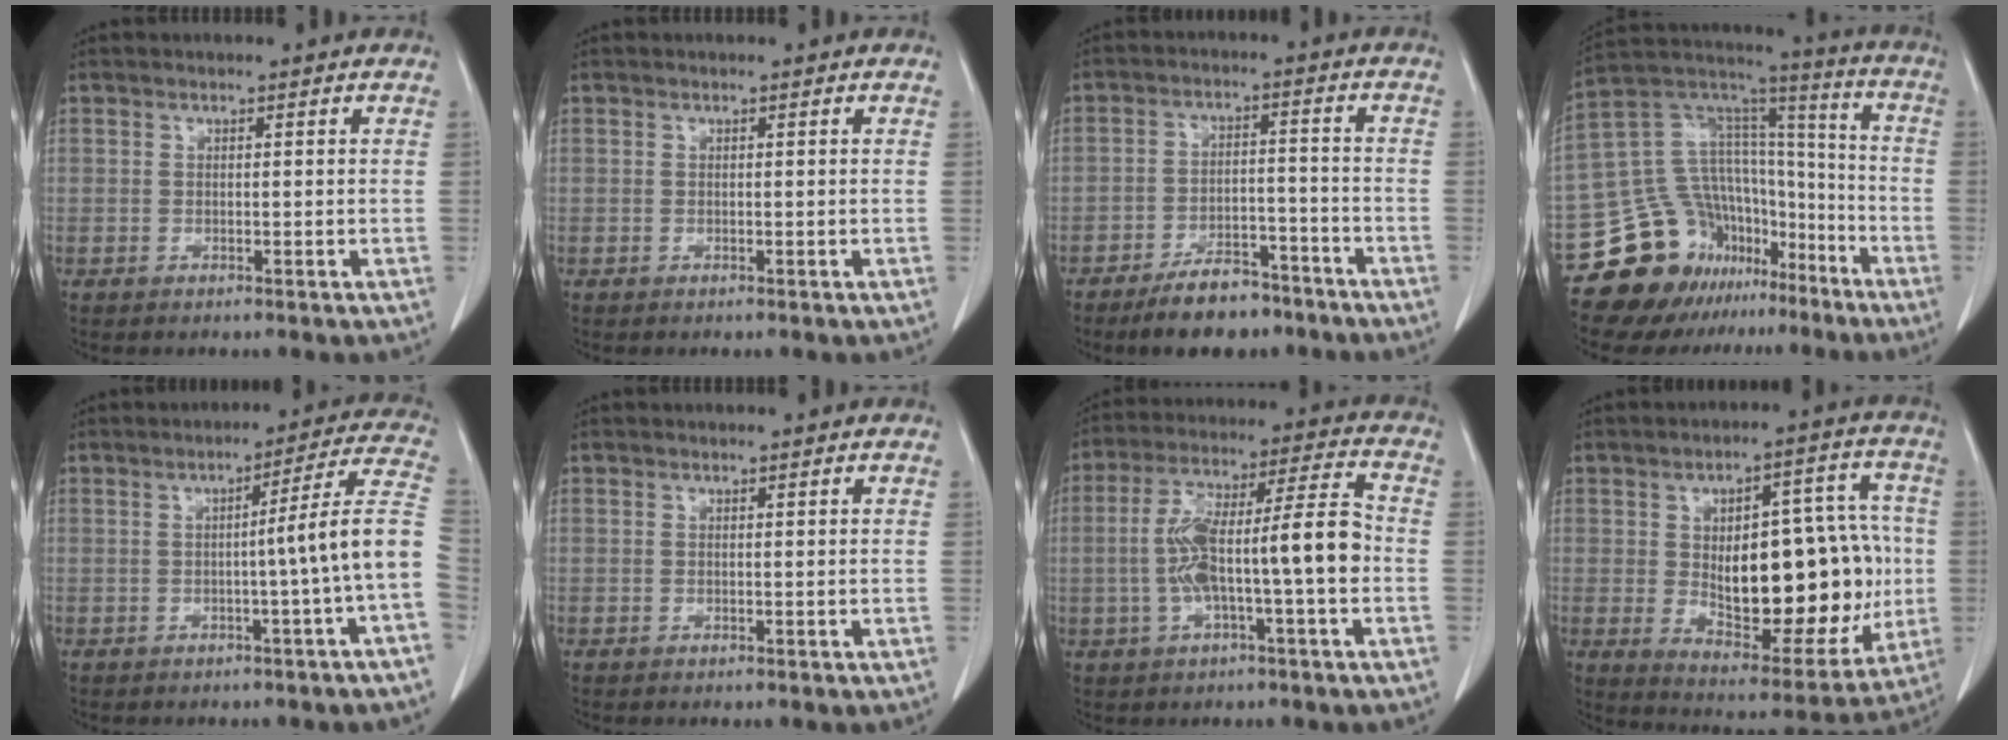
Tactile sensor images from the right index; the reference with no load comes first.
{"total": 0.0}
{"total": 8.5, "force": [-6.5, 3.5, 4.1], "torque": [-0.068, 0.003, -0.107]}
{"total": 20.3, "force": [-13.8, 12.6, 8.0], "torque": [-0.135, 0.090, -0.225]}
{"total": 9.5, "force": [-1.9, -1.9, 9.1], "torque": [-0.111, 0.019, -0.028]}
{"total": 0.0}
{"total": 13.7, "force": [-2.0, 1.6, 13.5], "torque": [-0.245, 0.031, -0.034]}
{"total": 21.8, "force": [-0.9, 9.3, 19.7], "torque": [-0.288, 0.014, 0.007]}